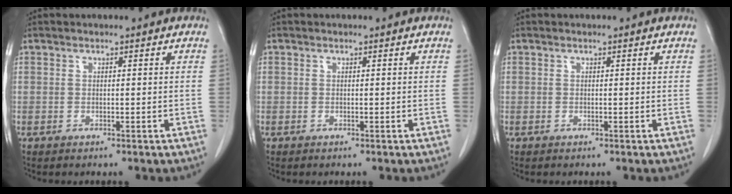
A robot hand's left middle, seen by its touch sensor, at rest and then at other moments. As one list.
[{"total": 0.0}, {"total": 0.0}]